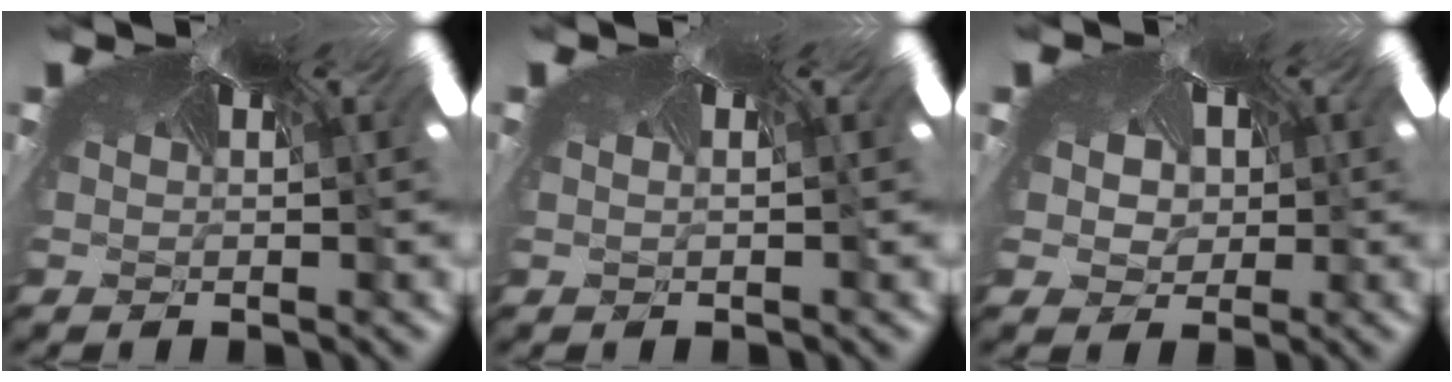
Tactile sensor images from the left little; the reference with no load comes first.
{"total": 0.9, "force": [-0.9, -0.2, 0.0], "torque": [-0.004, -0.010, -0.006]}
{"total": 2.0, "force": [-0.6, 1.8, -0.2], "torque": [-0.015, -0.007, 0.013]}